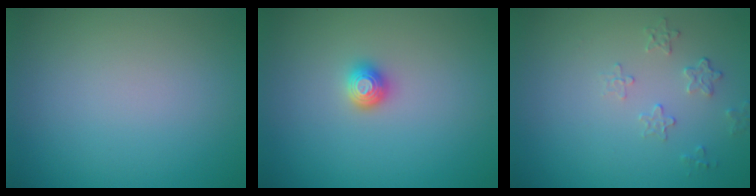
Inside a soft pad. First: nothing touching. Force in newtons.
{"total": 1.4, "press": 1.2, "slide": 0.6}
{"total": 1.6, "press": 0.9, "slide": 1.4}